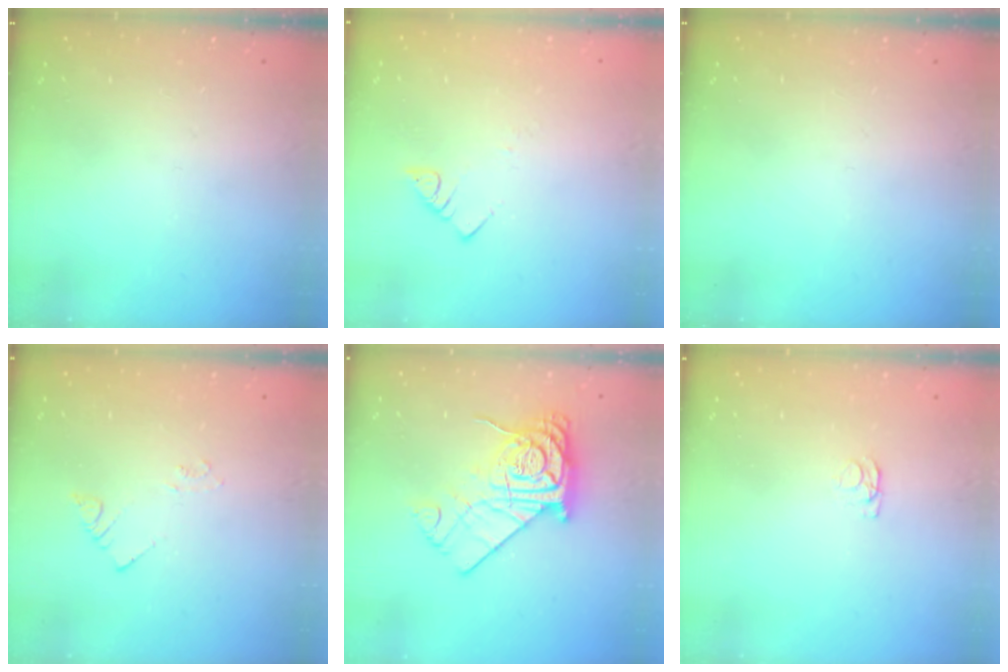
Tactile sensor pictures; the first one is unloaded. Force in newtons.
{"total": 2.8, "press": 2.8, "slide": 0.2}
{"total": 0.0}
{"total": 2.1, "press": 2.1, "slide": 0.3}
{"total": 18.7, "press": 18.7, "slide": 1.0}
{"total": 1.2, "press": 1.1, "slide": 0.3}